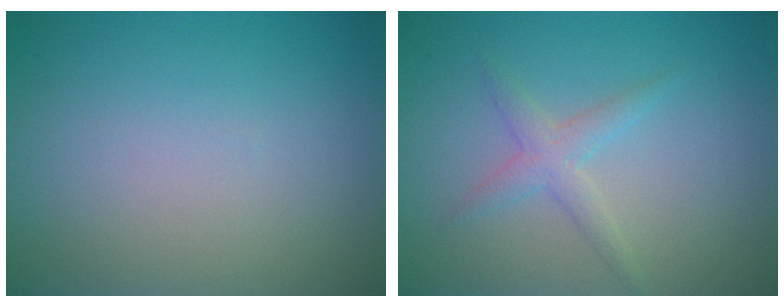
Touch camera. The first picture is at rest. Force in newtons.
{"total": 2.0, "press": 2.0, "slide": 0.1}